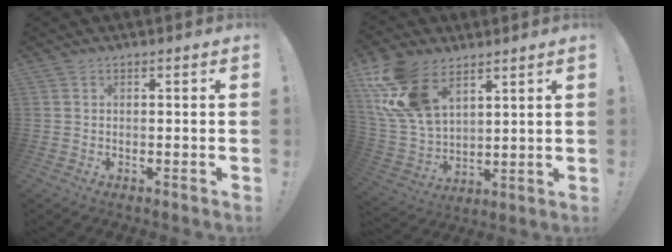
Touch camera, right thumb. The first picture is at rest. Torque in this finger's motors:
{"motor_torque": [1.18, 2.76, 1.22, 0.37, 0.19]}